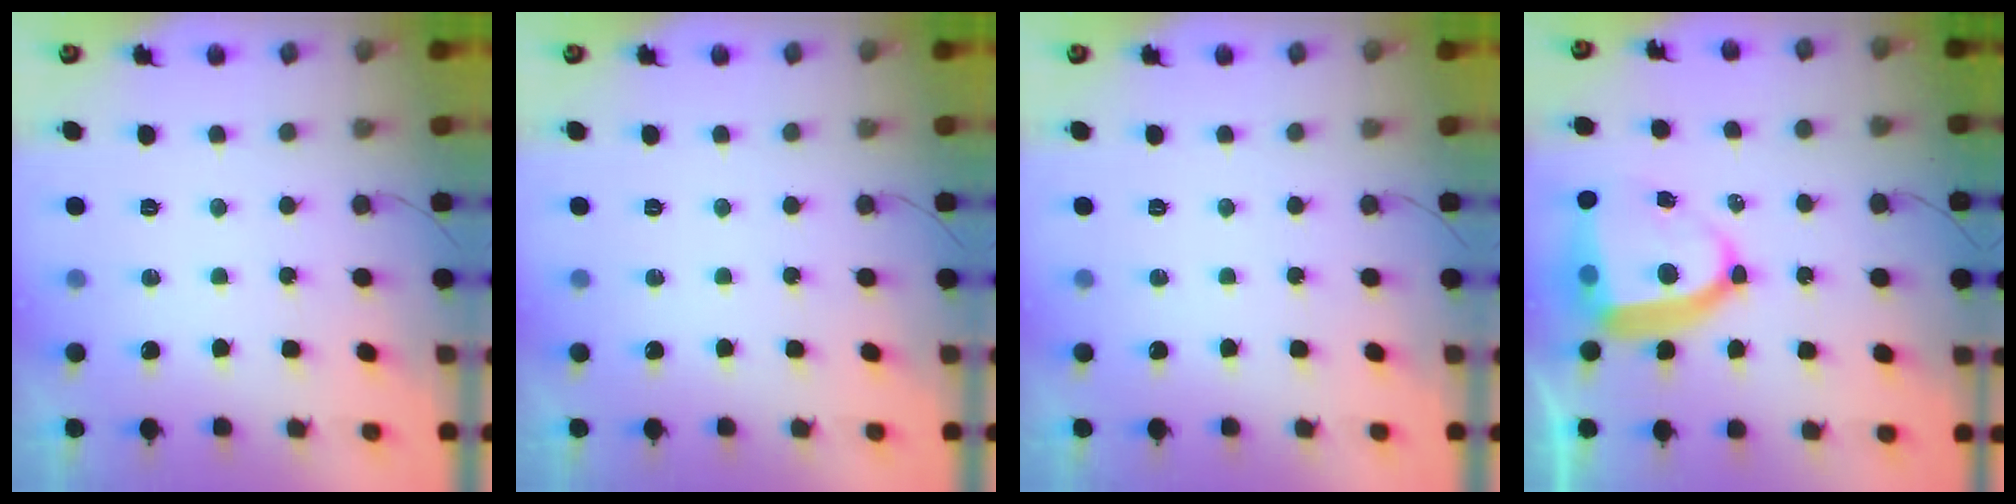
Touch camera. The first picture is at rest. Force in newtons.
{"total": 0.0}
{"total": 0.0}
{"total": 14.4, "press": 14.3, "slide": 1.4}